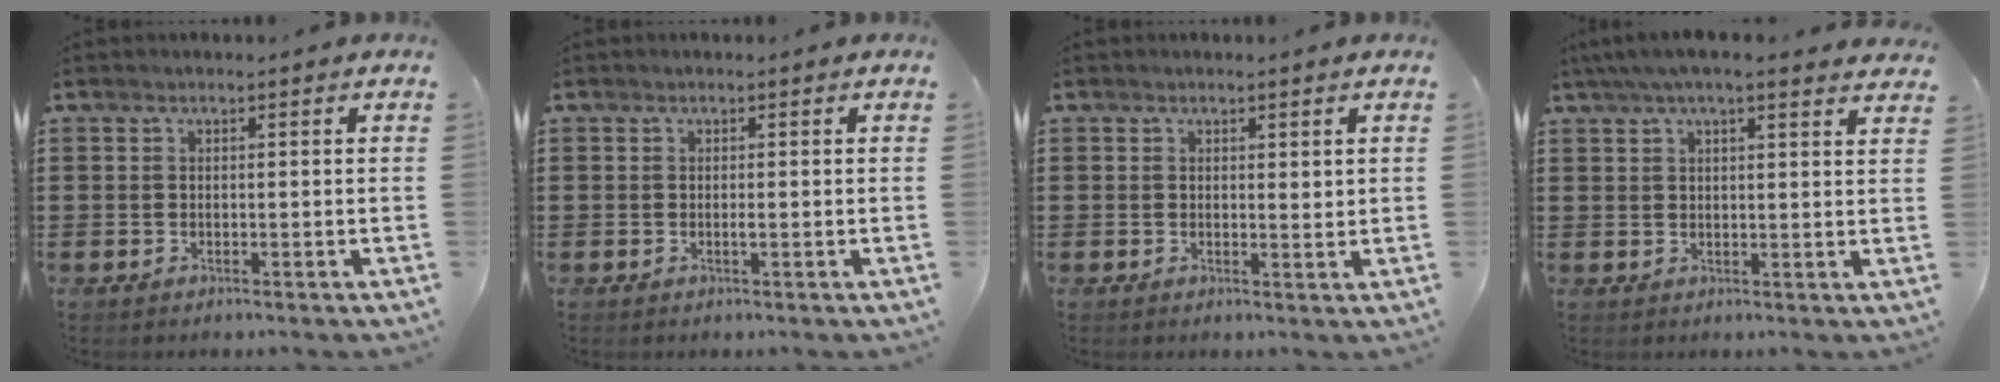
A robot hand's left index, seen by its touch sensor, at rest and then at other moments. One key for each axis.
{"total": 0.6, "fx": -0.1, "fy": 0.0, "fz": 0.6, "tx": -0.012, "ty": -0.005, "tz": 0.000}
{"total": 1.1, "fx": 0.9, "fy": 0.5, "fz": 0.4, "tx": -0.001, "ty": 0.000, "tz": 0.016}
{"total": 4.6, "fx": 3.7, "fy": 0.4, "fz": 2.7, "tx": -0.063, "ty": 0.000, "tz": 0.066}